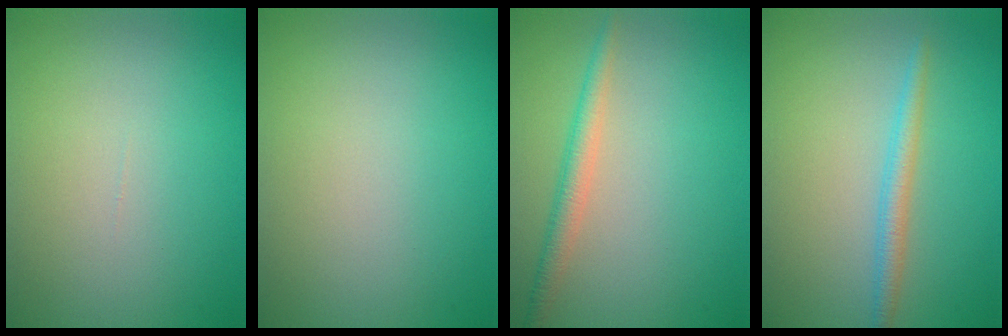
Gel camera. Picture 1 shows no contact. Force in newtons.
{"total": 0.0}
{"total": 2.4, "press": 2.4, "slide": 0.0}
{"total": 2.1, "press": 2.1, "slide": 0.0}